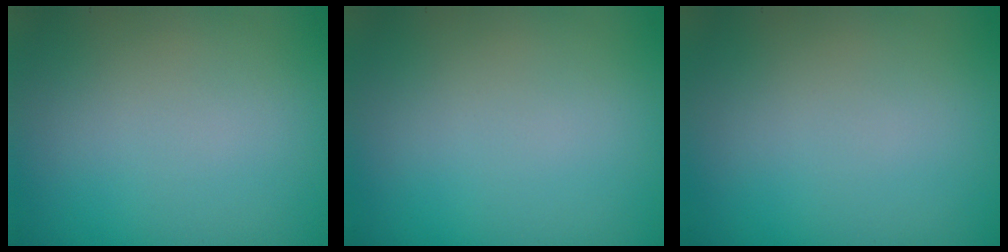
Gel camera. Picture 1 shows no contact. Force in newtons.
{"total": 0.0}
{"total": 0.0}